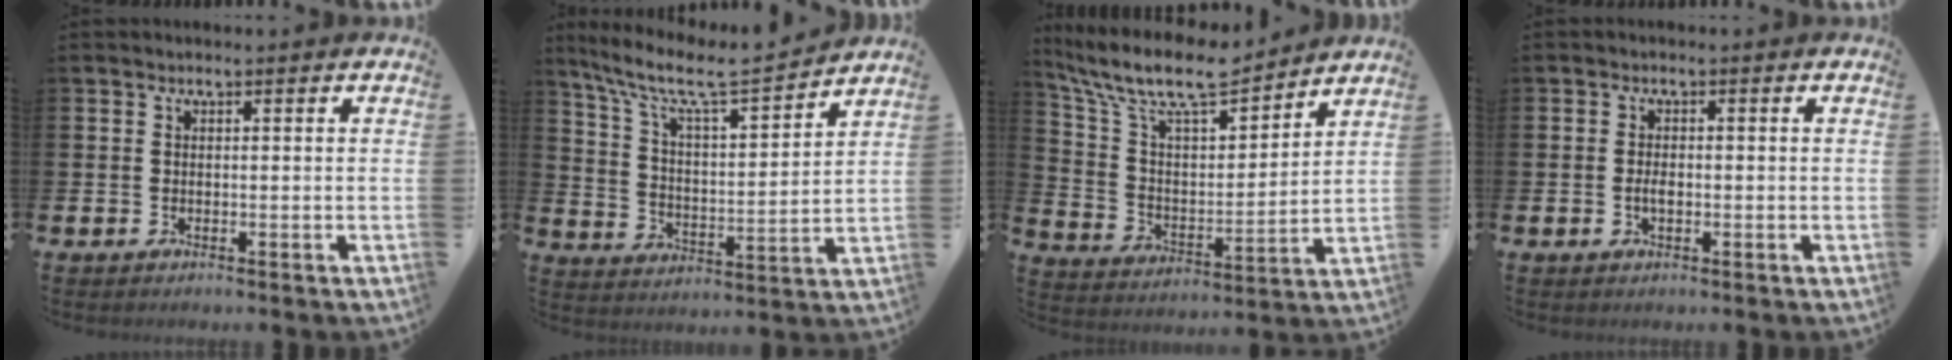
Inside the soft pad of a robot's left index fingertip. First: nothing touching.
{"total": 8.6, "force": [7.4, 1.5, 4.1], "torque": [-0.119, -0.048, 0.122]}
{"total": 11.3, "force": [9.9, 2.9, 4.6], "torque": [-0.132, -0.059, 0.173]}
{"total": 1.6, "force": [-0.3, 0.8, 1.3], "torque": [-0.025, 0.003, -0.006]}